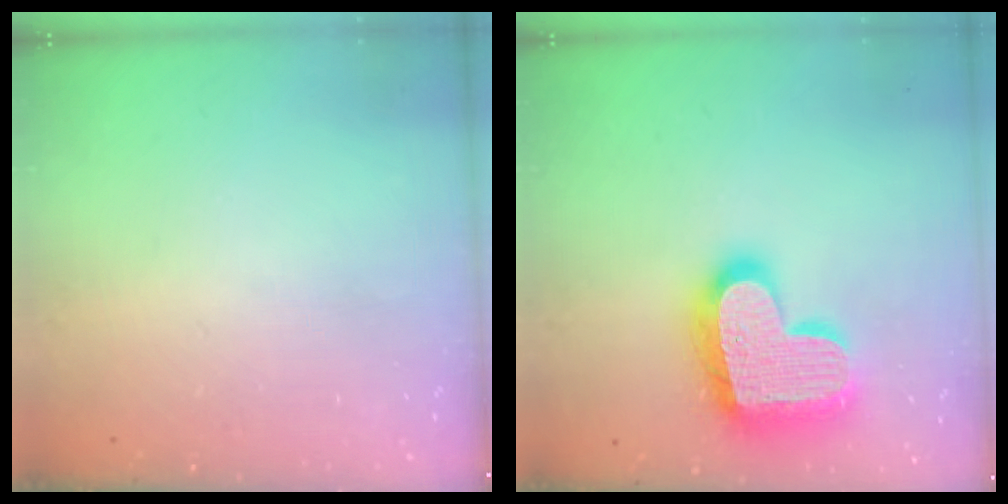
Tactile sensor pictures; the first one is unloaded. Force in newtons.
{"total": 20.8, "press": 20.7, "slide": 1.5}